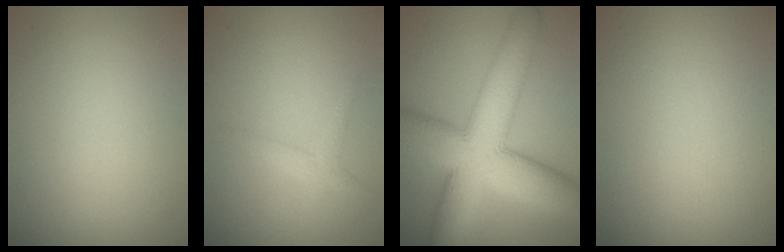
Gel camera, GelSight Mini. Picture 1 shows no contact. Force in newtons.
{"total": 1.2, "press": 1.2, "slide": 0.0}
{"total": 12.6, "press": 12.6, "slide": 0.3}
{"total": 0.0}